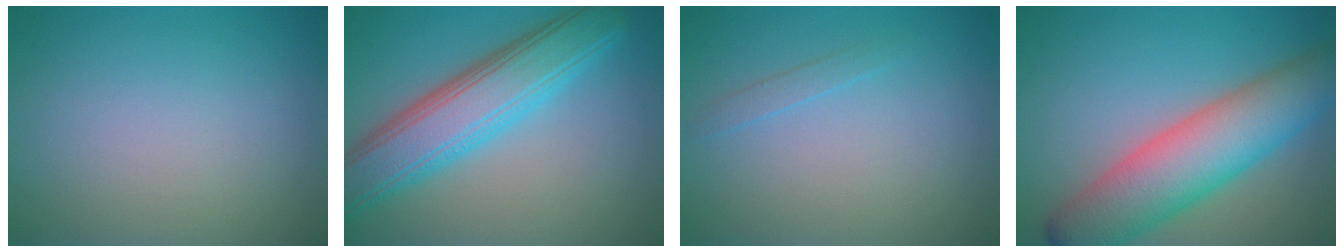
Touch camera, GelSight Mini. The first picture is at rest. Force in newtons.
{"total": 7.8, "press": 7.8, "slide": 0.2}
{"total": 0.9, "press": 0.9, "slide": 0.0}
{"total": 9.4, "press": 9.4, "slide": 0.3}